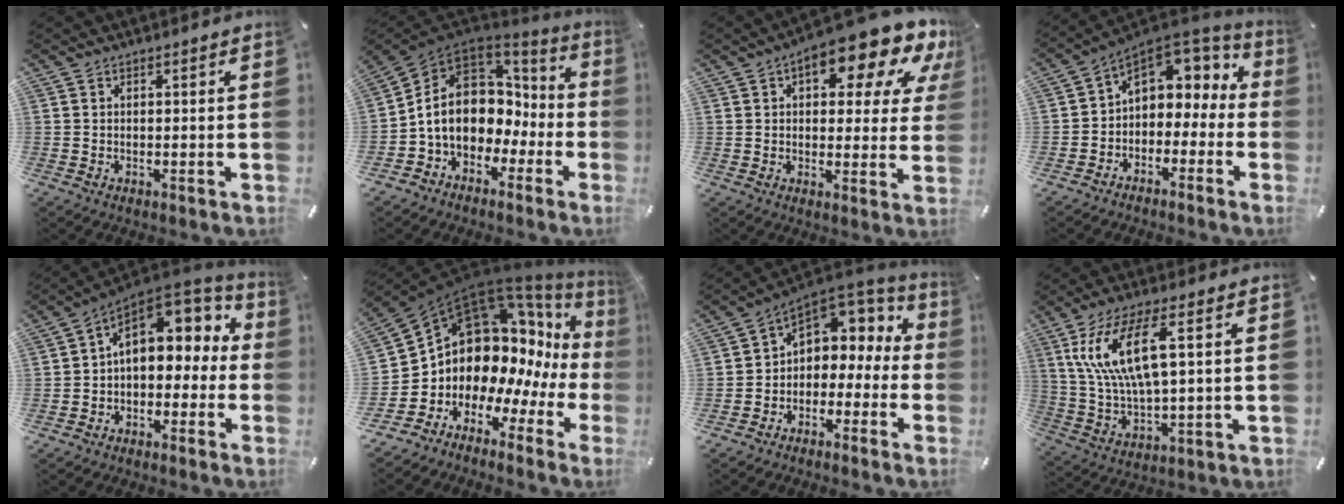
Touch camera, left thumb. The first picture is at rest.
{"total": 12.4, "force": [-0.2, 10.3, 6.8], "torque": [-0.152, -0.005, -0.004]}
{"total": 14.6, "force": [8.9, 5.8, 10.1], "torque": [-0.134, -0.067, 0.143]}
{"total": 7.3, "force": [2.8, 5.9, 3.1], "torque": [-0.052, -0.027, 0.056]}
{"total": 10.9, "force": [3.7, 7.7, 6.8], "torque": [-0.107, -0.022, 0.066]}
{"total": 13.3, "force": [4.7, 10.3, 7.0], "torque": [-0.130, -0.090, 0.093]}
{"total": 5.9, "force": [2.1, 5.1, 2.0], "torque": [-0.039, -0.027, 0.043]}
{"total": 13.6, "force": [5.2, 4.6, 11.7], "torque": [-0.259, 0.002, 0.088]}